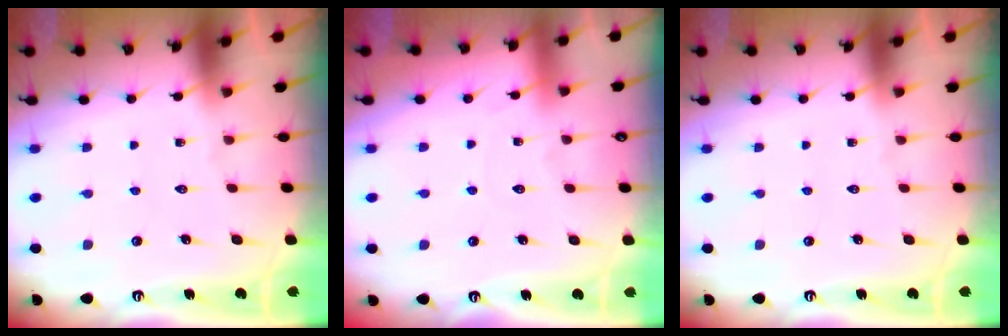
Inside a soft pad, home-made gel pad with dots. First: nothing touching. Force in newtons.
{"total": 2.8, "press": 2.8, "slide": 0.4}
{"total": 0.0}